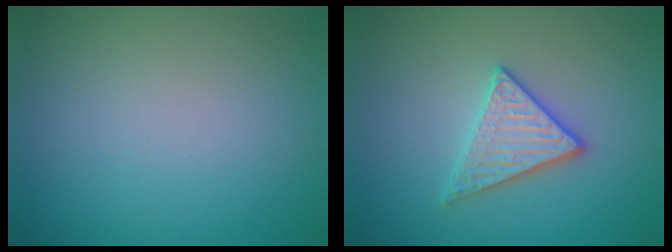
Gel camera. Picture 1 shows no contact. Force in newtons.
{"total": 2.9, "press": 2.8, "slide": 0.7}